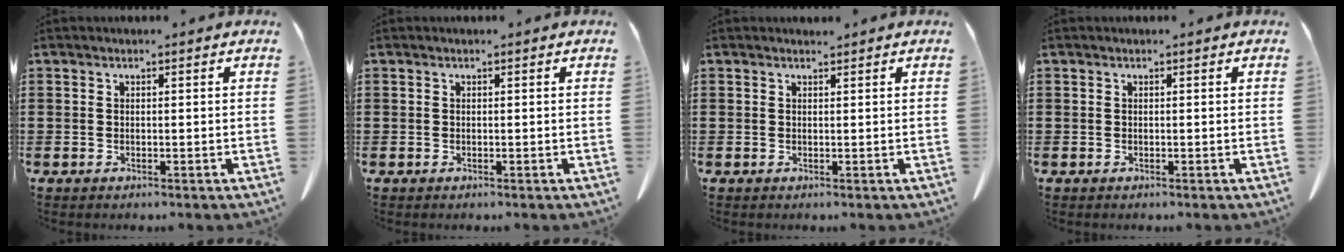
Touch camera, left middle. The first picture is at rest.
{"total": 0.0}
{"total": 0.6, "force": [0.5, 0.0, 0.1], "torque": [-0.004, 0.000, 0.011]}
{"total": 0.0}